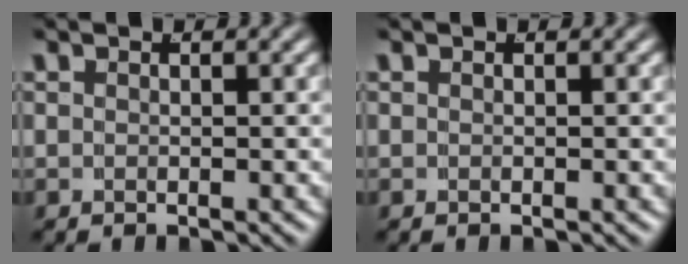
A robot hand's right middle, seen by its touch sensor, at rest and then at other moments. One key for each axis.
{"total": 0.0}